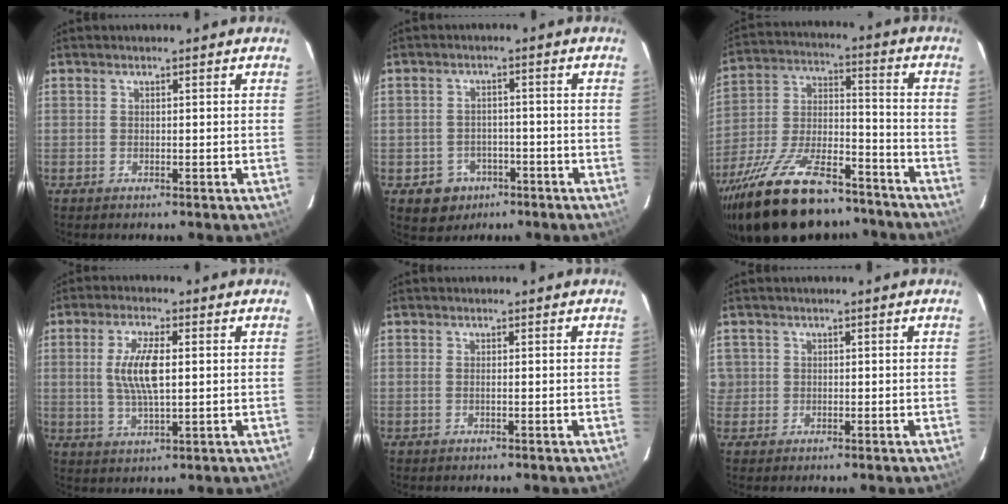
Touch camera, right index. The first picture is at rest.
{"total": 6.2, "force": [-3.1, 5.2, 1.1], "torque": [-0.037, 0.019, -0.031]}
{"total": 25.9, "force": [-19.1, 10.3, 14.2], "torque": [-0.277, -0.008, -0.297]}
{"total": 8.0, "force": [0.9, 2.6, 7.5], "torque": [-0.148, 0.002, 0.019]}
{"total": 0.7, "force": [-0.1, 0.1, 0.6], "torque": [-0.015, 0.001, -0.004]}
{"total": 2.4, "force": [-0.1, 2.4, -0.1], "torque": [0.011, 0.015, 0.002]}